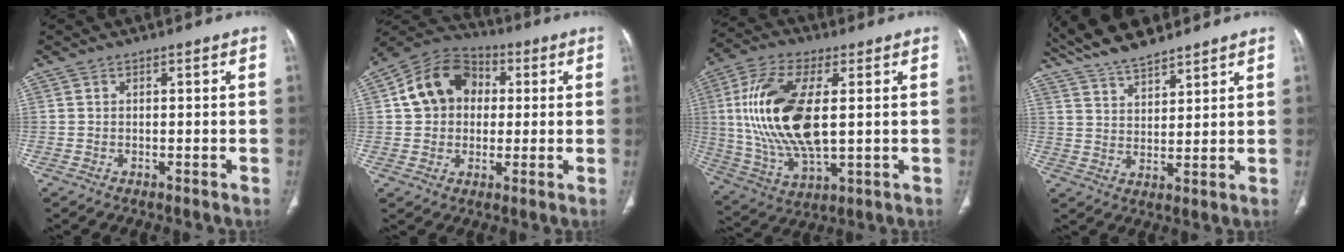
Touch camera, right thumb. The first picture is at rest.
{"total": 13.0, "force": [2.0, 10.7, 7.2], "torque": [-0.103, 0.020, 0.023]}
{"total": 20.1, "force": [2.2, 9.1, 17.7], "torque": [-0.369, -0.009, 0.047]}
{"total": 11.2, "force": [9.8, 2.9, 4.7], "torque": [-0.071, -0.033, 0.181]}